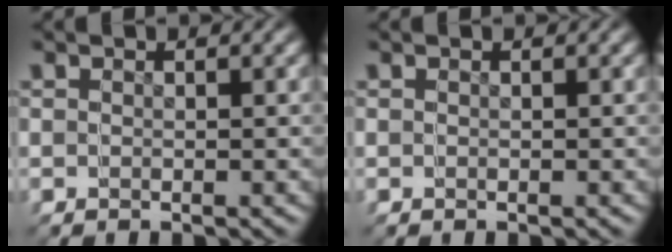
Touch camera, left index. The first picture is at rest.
{"total": 0.0}